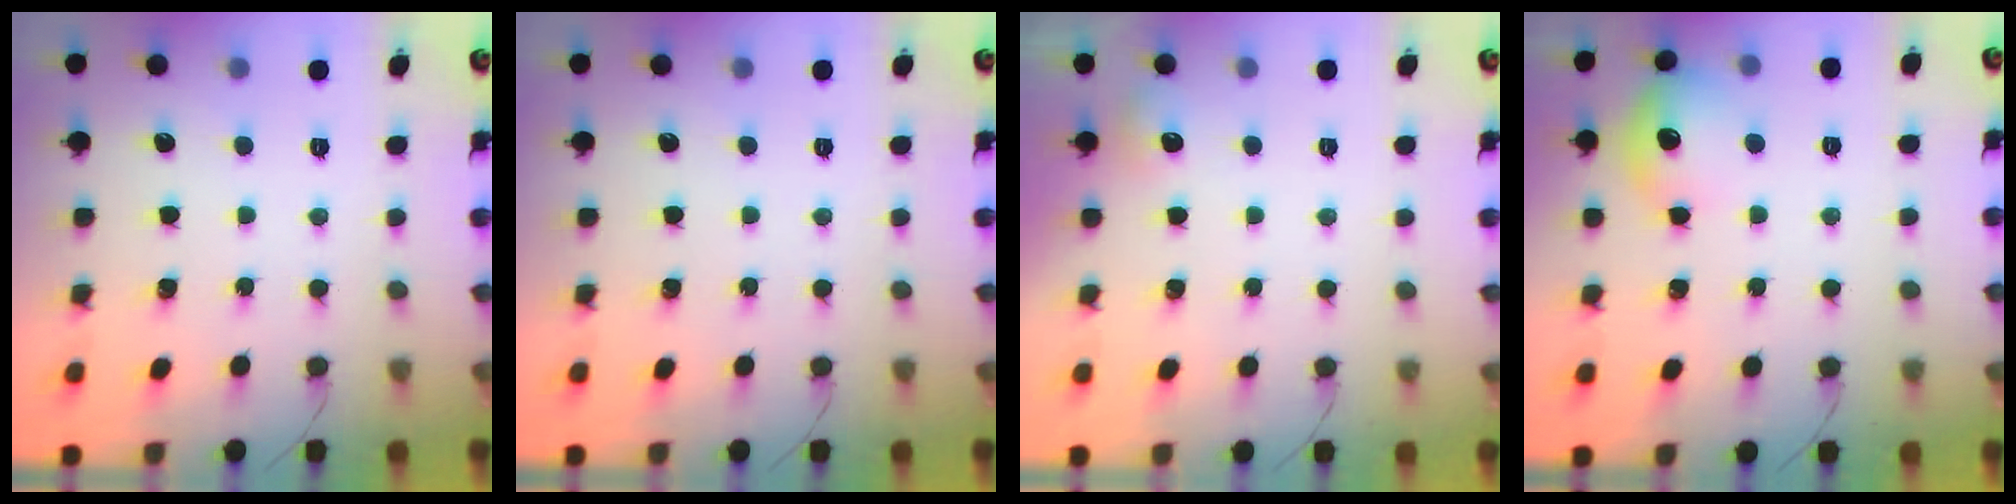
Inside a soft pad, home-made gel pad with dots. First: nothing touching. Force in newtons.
{"total": 0.0}
{"total": 4.5, "press": 4.3, "slide": 1.4}
{"total": 10.8, "press": 10.7, "slide": 0.9}